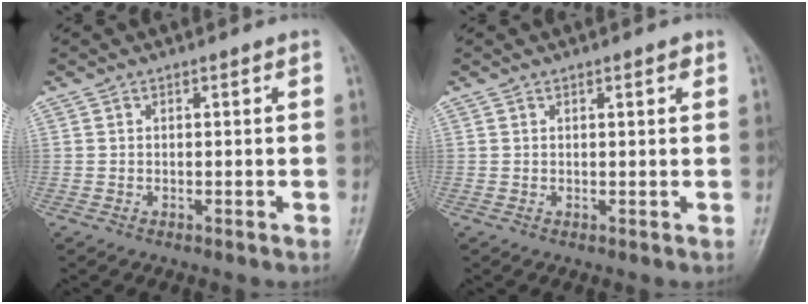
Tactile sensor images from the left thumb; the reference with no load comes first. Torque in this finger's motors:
{"motor_torque": [-0.05, -0.07, -0.15, -0.15, 0.06]}